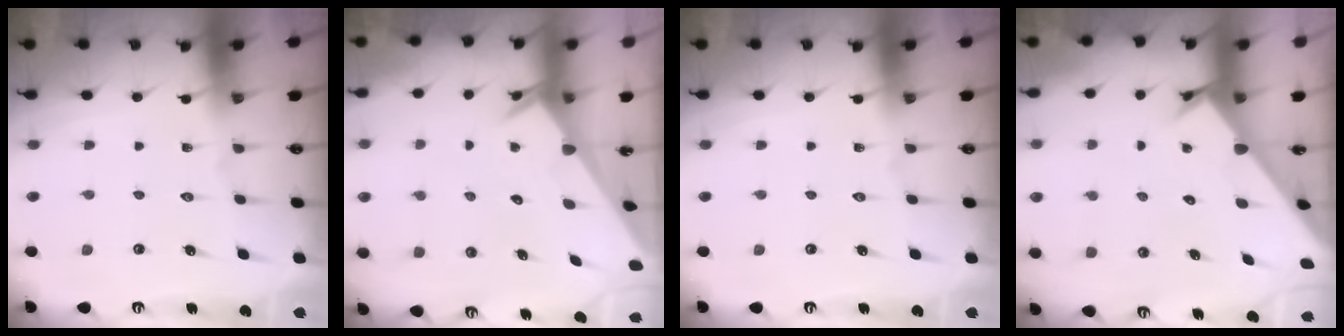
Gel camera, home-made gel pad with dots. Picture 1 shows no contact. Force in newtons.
{"total": 3.3, "press": 3.3, "slide": 0.3}
{"total": 0.0}
{"total": 2.3, "press": 2.3, "slide": 0.1}